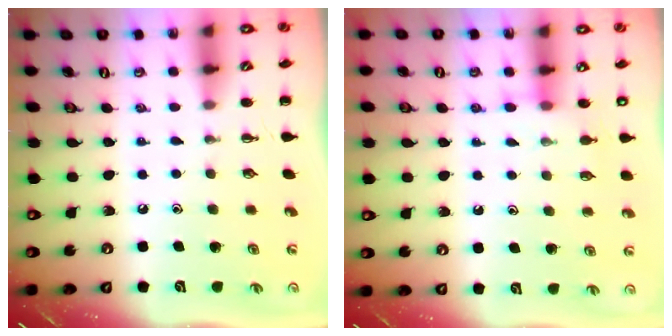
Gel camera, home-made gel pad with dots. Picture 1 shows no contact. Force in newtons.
{"total": 7.5, "press": 7.4, "slide": 1.1}